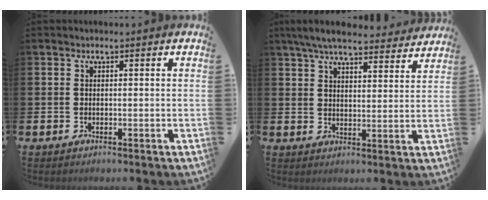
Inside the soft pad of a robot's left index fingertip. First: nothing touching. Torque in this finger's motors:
{"motor_torque": [1.15, -0.99, 0.84, 0.21]}